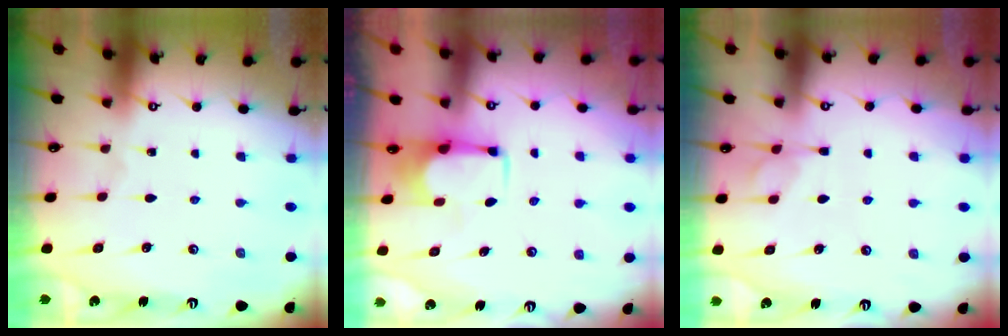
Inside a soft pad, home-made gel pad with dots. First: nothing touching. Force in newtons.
{"total": 1.9, "press": 1.7, "slide": 0.7}
{"total": 1.3, "press": 0.7, "slide": 1.2}